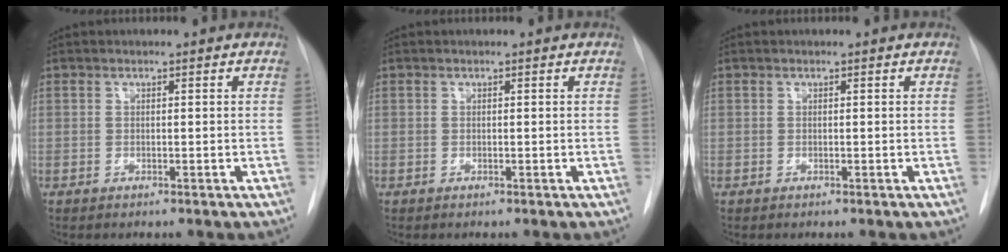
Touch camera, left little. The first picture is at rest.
{"total": 0.0}
{"total": 0.0}